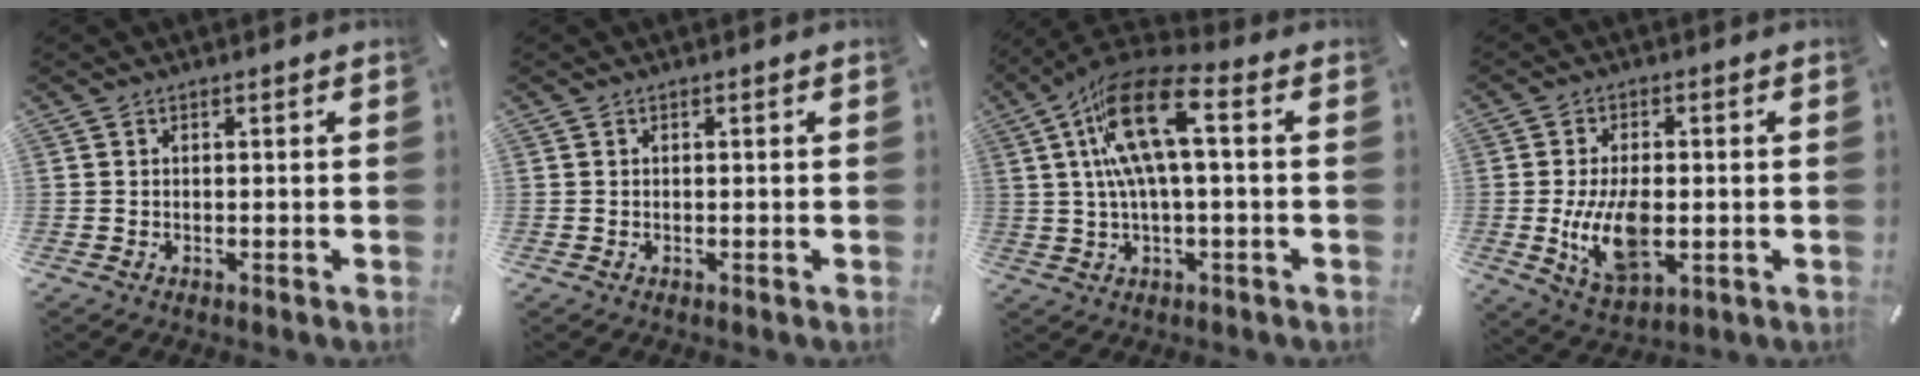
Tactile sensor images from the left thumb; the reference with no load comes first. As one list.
[{"total": 0.0}, {"total": 15.7, "force": [2.9, 5.7, 14.3], "torque": [-0.296, 0.000, 0.046]}, {"total": 11.5, "force": [-1.5, 6.3, 9.6], "torque": [-0.193, -0.016, -0.024]}]